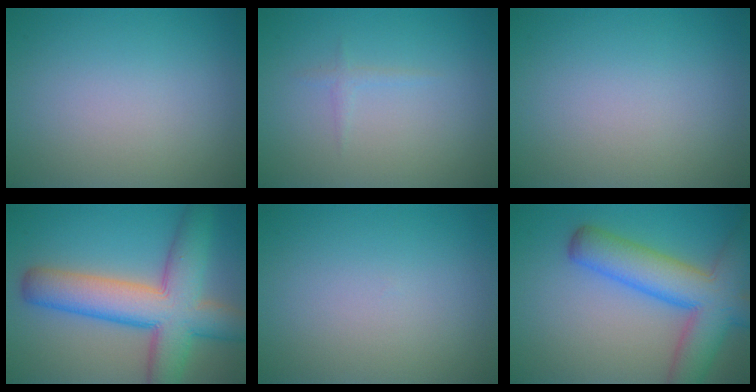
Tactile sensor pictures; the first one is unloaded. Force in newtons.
{"total": 0.7, "press": 0.7, "slide": 0.0}
{"total": 0.0}
{"total": 10.1, "press": 10.1, "slide": 0.3}
{"total": 0.0}
{"total": 7.7, "press": 7.7, "slide": 0.7}